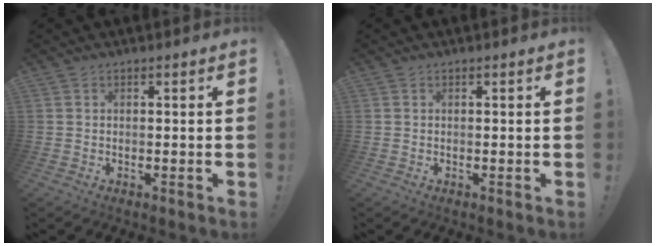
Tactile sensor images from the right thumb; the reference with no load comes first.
{"total": 0.0}